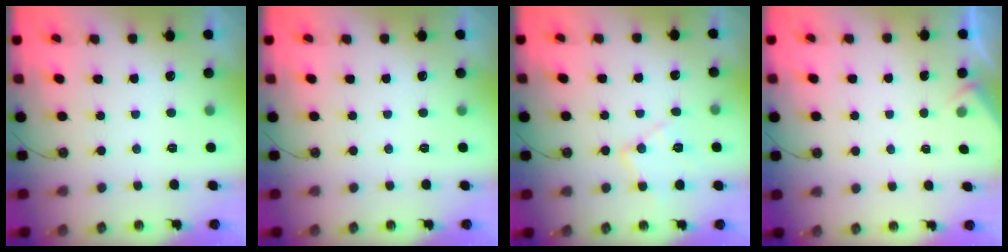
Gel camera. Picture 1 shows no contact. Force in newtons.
{"total": 0.0}
{"total": 11.2, "press": 11.2, "slide": 0.7}
{"total": 1.8, "press": 1.8, "slide": 0.4}